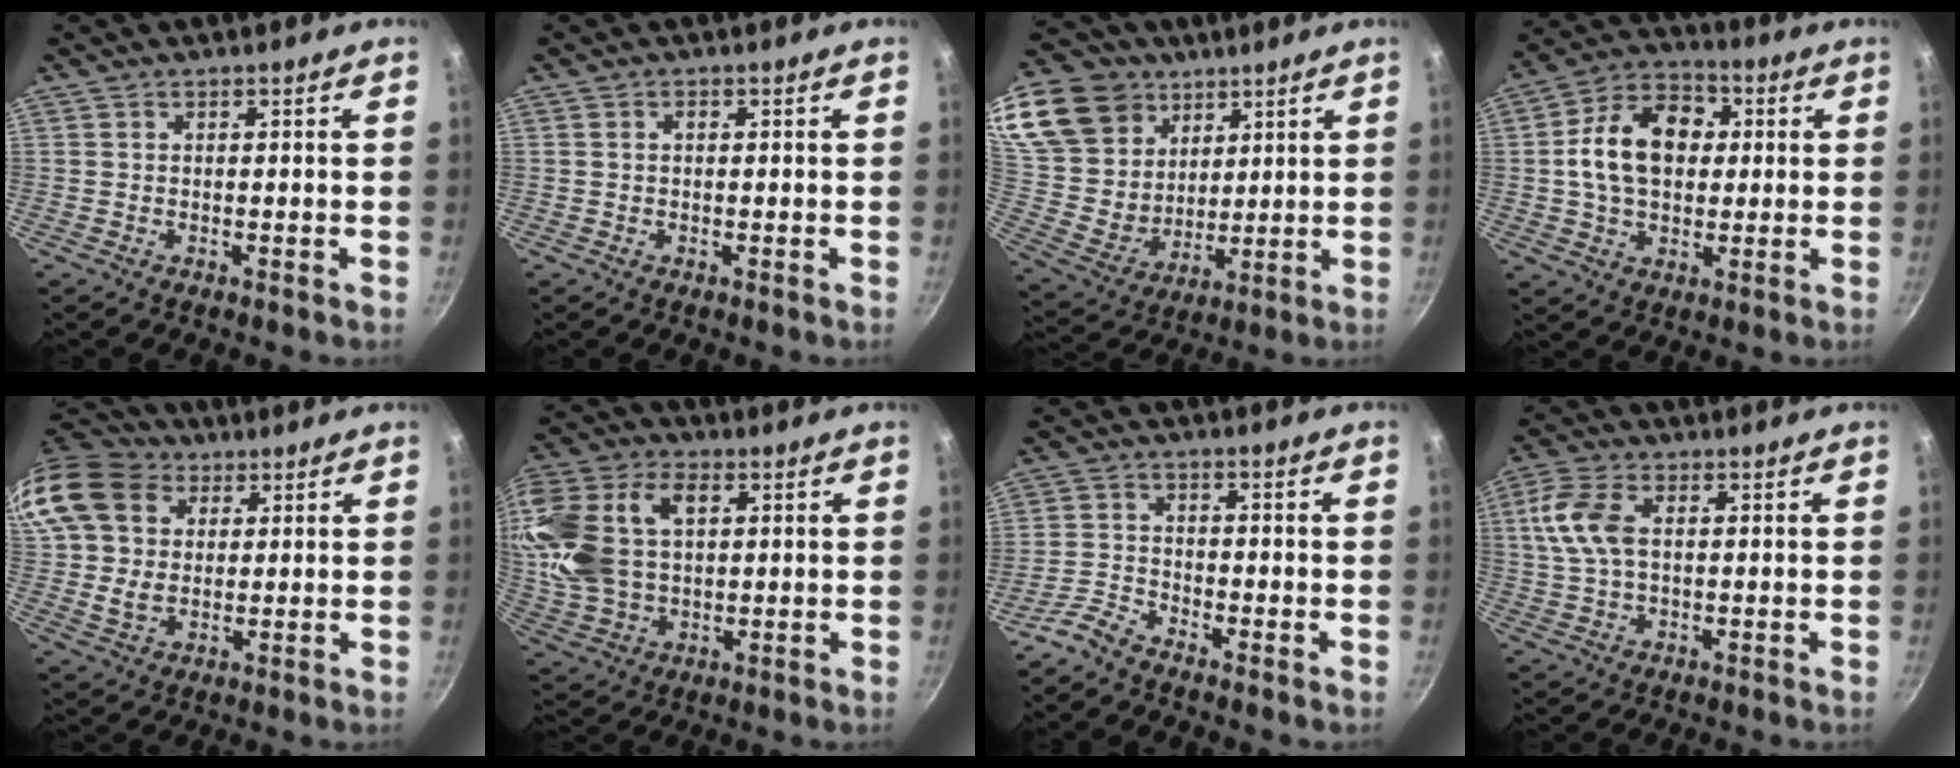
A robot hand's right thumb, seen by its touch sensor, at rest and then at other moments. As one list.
[{"total": 0.8, "force": [0.2, 0.5, 0.6], "torque": [-0.010, 0.005, 0.002]}, {"total": 27.3, "force": [14.7, 19.6, 12.2], "torque": [-0.272, -0.015, 0.289]}, {"total": 15.1, "force": [1.7, 10.7, 10.5], "torque": [-0.147, 0.022, 0.014]}, {"total": 19.5, "force": [7.6, 14.5, 10.6], "torque": [-0.225, 0.008, 0.135]}, {"total": 20.3, "force": [4.4, 13.3, 14.6], "torque": [-0.302, 0.011, 0.085]}, {"total": 3.5, "force": [-3.2, 1.1, 1.0], "torque": [-0.028, 0.023, -0.074]}, {"total": 9.1, "force": [1.7, 5.3, 7.3], "torque": [-0.151, 0.011, 0.027]}]